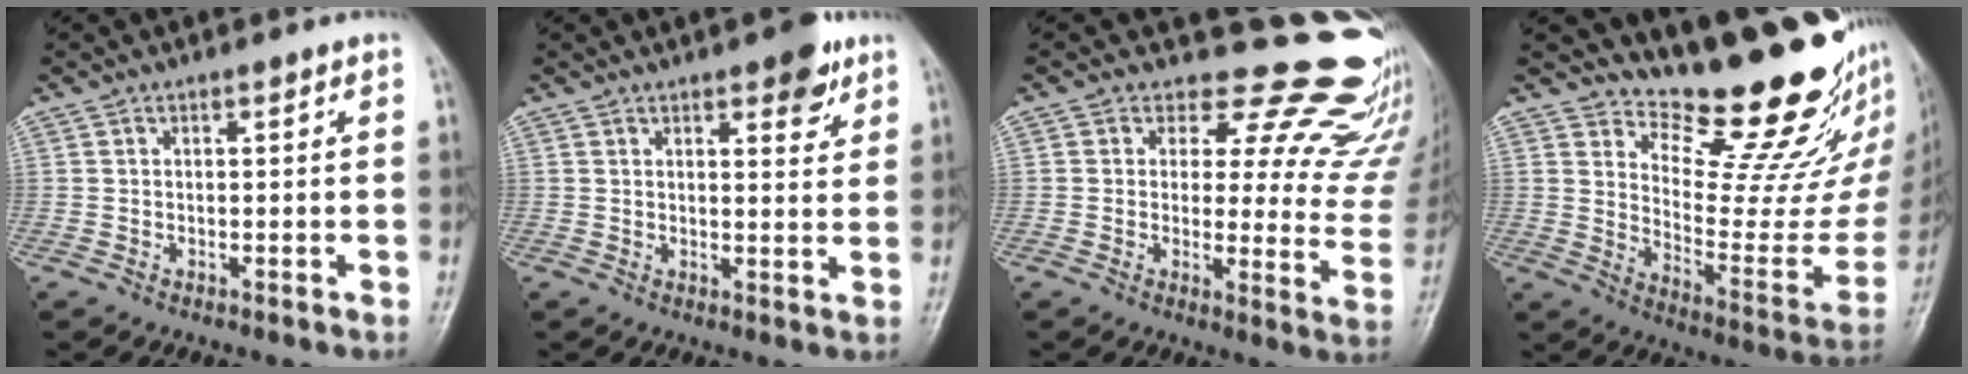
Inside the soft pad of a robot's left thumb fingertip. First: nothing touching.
{"total": 5.9, "force": [3.6, 2.3, 4.1], "torque": [-0.035, -0.016, 0.040]}
{"total": 19.7, "force": [16.2, 7.9, 7.9], "torque": [-0.043, -0.128, 0.170]}
{"total": 20.6, "force": [17.1, 5.8, 9.7], "torque": [-0.086, -0.159, 0.244]}